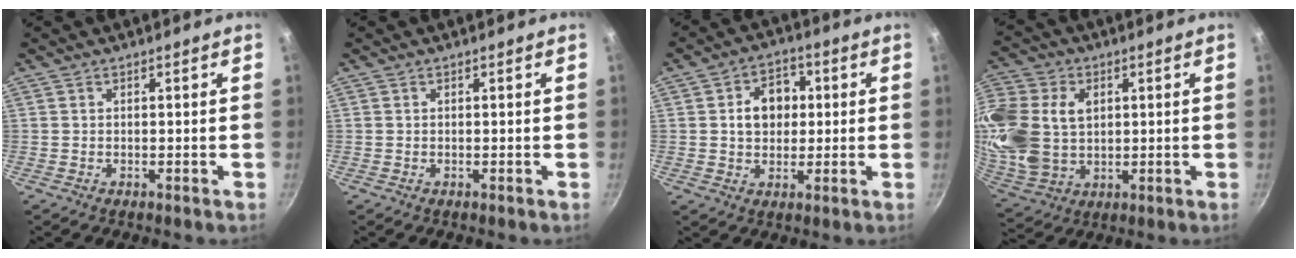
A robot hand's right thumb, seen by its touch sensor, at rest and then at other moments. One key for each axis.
{"total": 0.0}
{"total": 8.1, "fx": 1.0, "fy": 6.4, "fz": 4.9, "tx": -0.040, "ty": 0.010, "tz": 0.009}
{"total": 21.1, "fx": 3.5, "fy": 15.6, "fz": 13.8, "tx": -0.312, "ty": 0.007, "tz": 0.074}